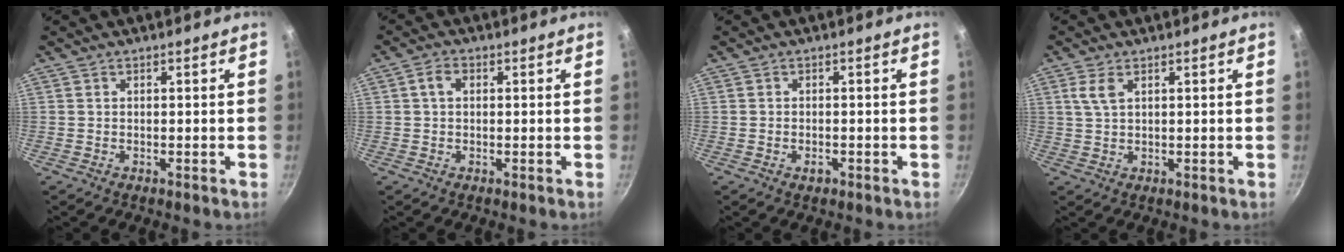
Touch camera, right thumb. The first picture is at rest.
{"total": 2.7, "force": [0.5, 1.9, 1.9], "torque": [-0.033, 0.006, 0.006]}
{"total": 1.6, "force": [-0.8, 1.0, 1.0], "torque": [-0.019, 0.003, -0.013]}
{"total": 3.2, "force": [1.4, 1.5, 2.5], "torque": [-0.051, -0.004, 0.030]}